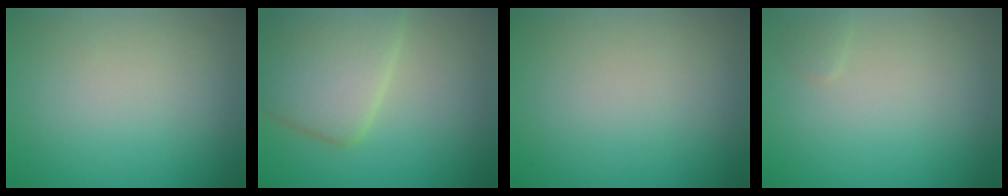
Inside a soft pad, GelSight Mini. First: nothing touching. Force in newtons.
{"total": 6.1, "press": 6.1, "slide": 0.2}
{"total": 0.0}
{"total": 0.6, "press": 0.6, "slide": 0.1}